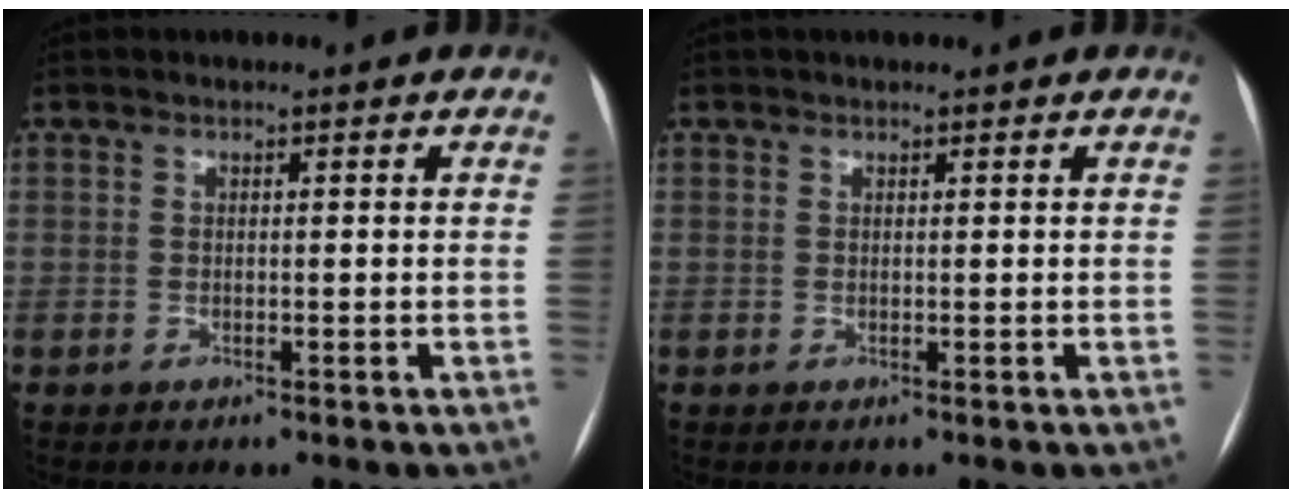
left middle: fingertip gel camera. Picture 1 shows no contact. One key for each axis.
{"total": 0.9, "fx": -0.1, "fy": -0.9, "fz": -0.4, "tx": 0.002, "ty": 0.003, "tz": 0.000}